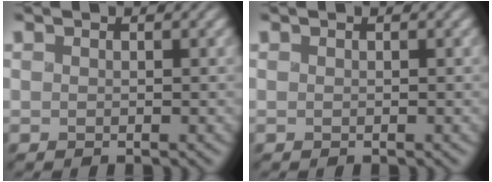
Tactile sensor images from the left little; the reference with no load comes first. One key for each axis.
{"total": 0.0}